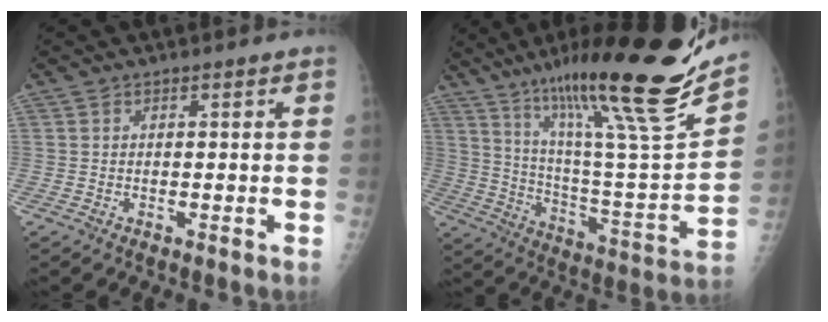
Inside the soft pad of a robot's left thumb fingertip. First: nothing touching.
{"total": 28.5, "force": [20.7, 2.2, 19.4], "torque": [-0.287, -0.099, 0.337]}